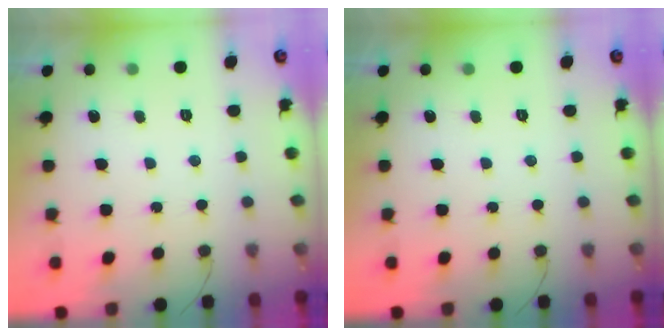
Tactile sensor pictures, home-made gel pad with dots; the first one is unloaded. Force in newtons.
{"total": 0.0}